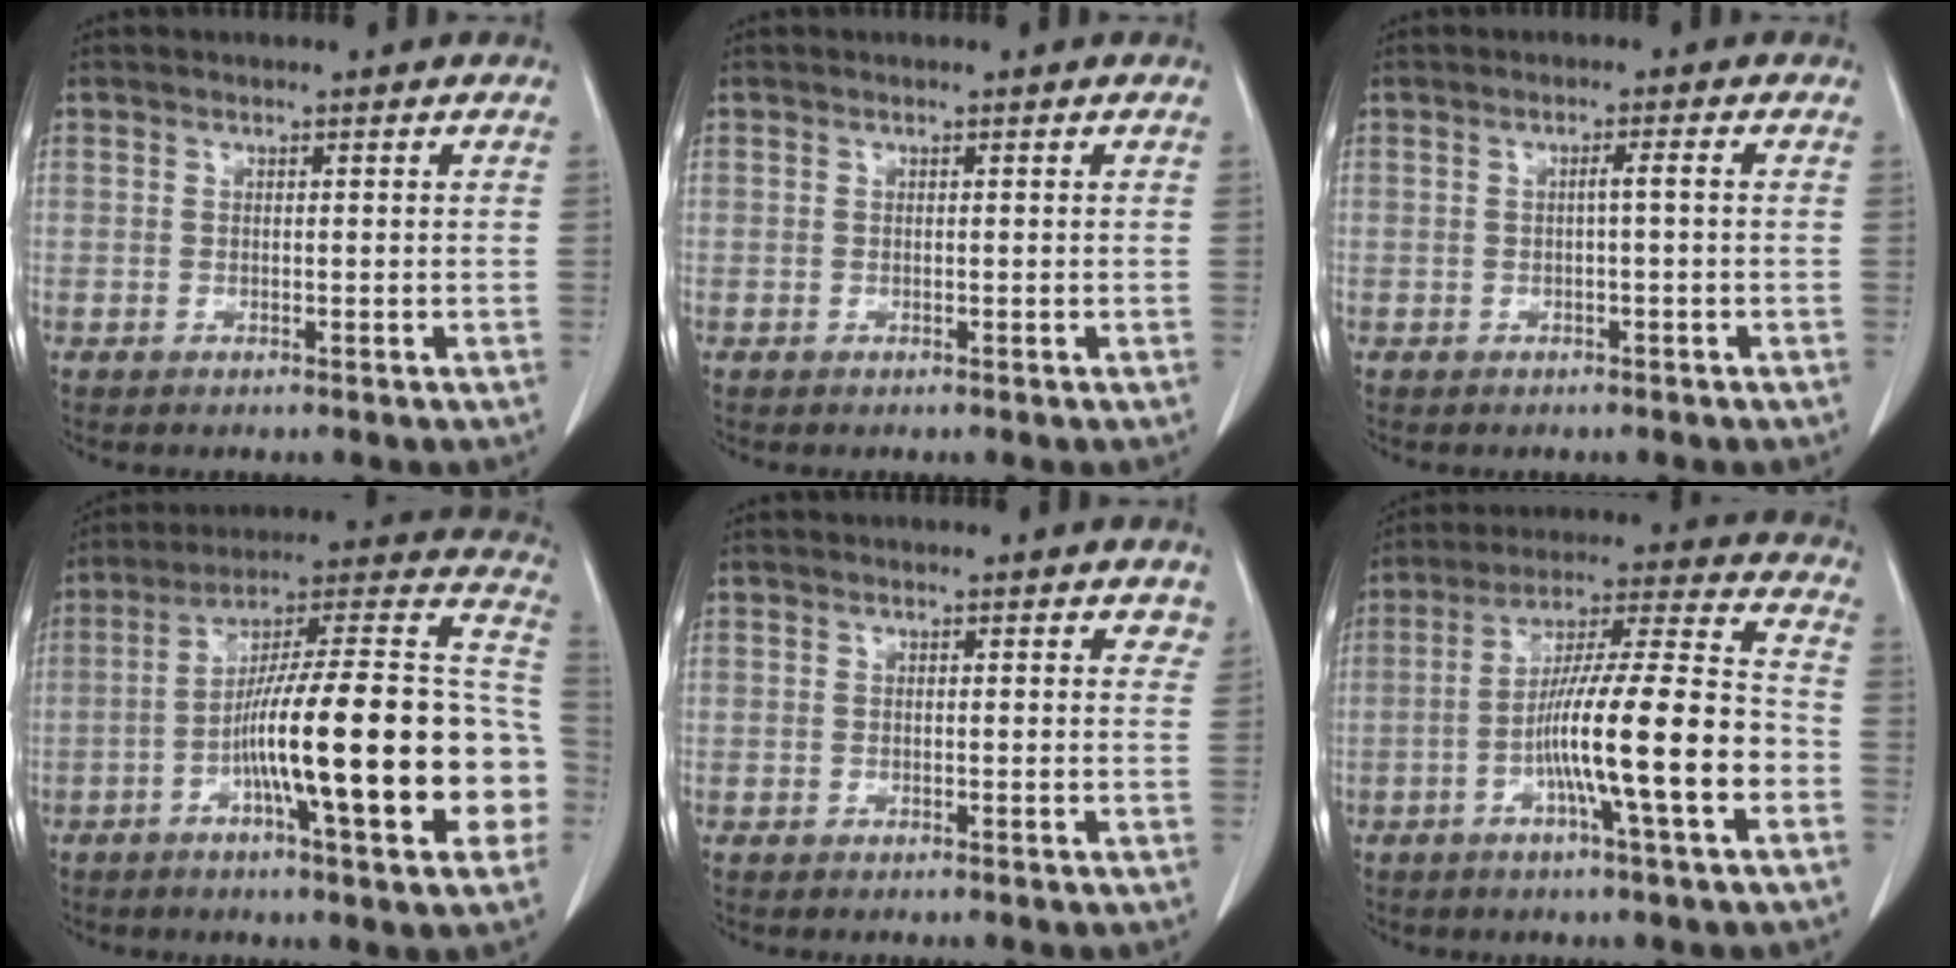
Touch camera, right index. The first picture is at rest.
{"total": 0.0}
{"total": 1.3, "force": [-0.2, -0.2, 1.3], "torque": [-0.023, 0.002, -0.003]}
{"total": 25.3, "force": [-6.1, 3.0, 24.4], "torque": [-0.297, 0.020, -0.097]}
{"total": 1.9, "force": [1.5, 0.9, 0.6], "torque": [0.006, -0.002, 0.003]}
{"total": 16.3, "force": [-4.9, 0.3, 15.5], "torque": [-0.261, 0.008, -0.085]}